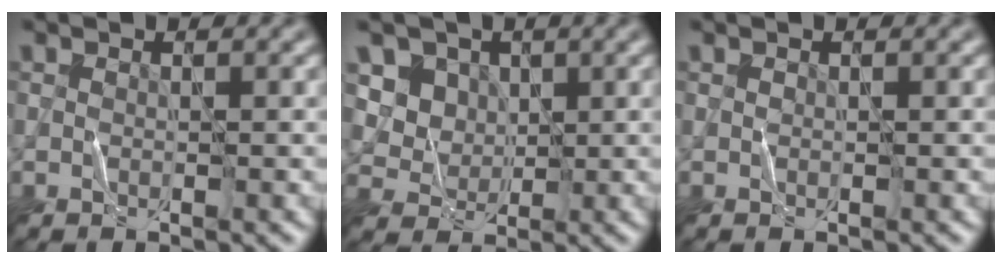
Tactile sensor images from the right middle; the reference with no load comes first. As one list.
[{"total": 6.4, "force": [2.8, 5.1, 2.6], "torque": [-0.058, 0.002, 0.051]}, {"total": 0.0}]